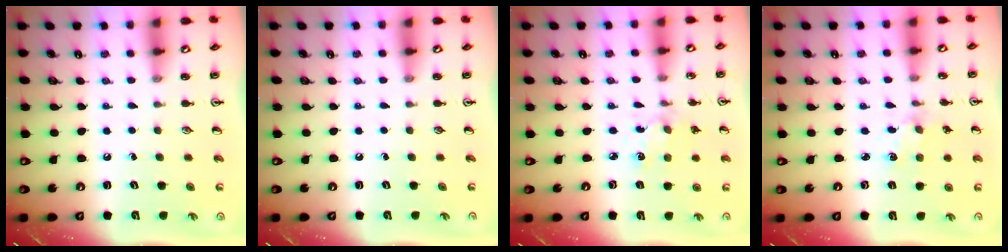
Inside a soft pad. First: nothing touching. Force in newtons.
{"total": 0.0}
{"total": 2.8, "press": 2.7, "slide": 0.7}
{"total": 2.0, "press": 2.0, "slide": 0.4}